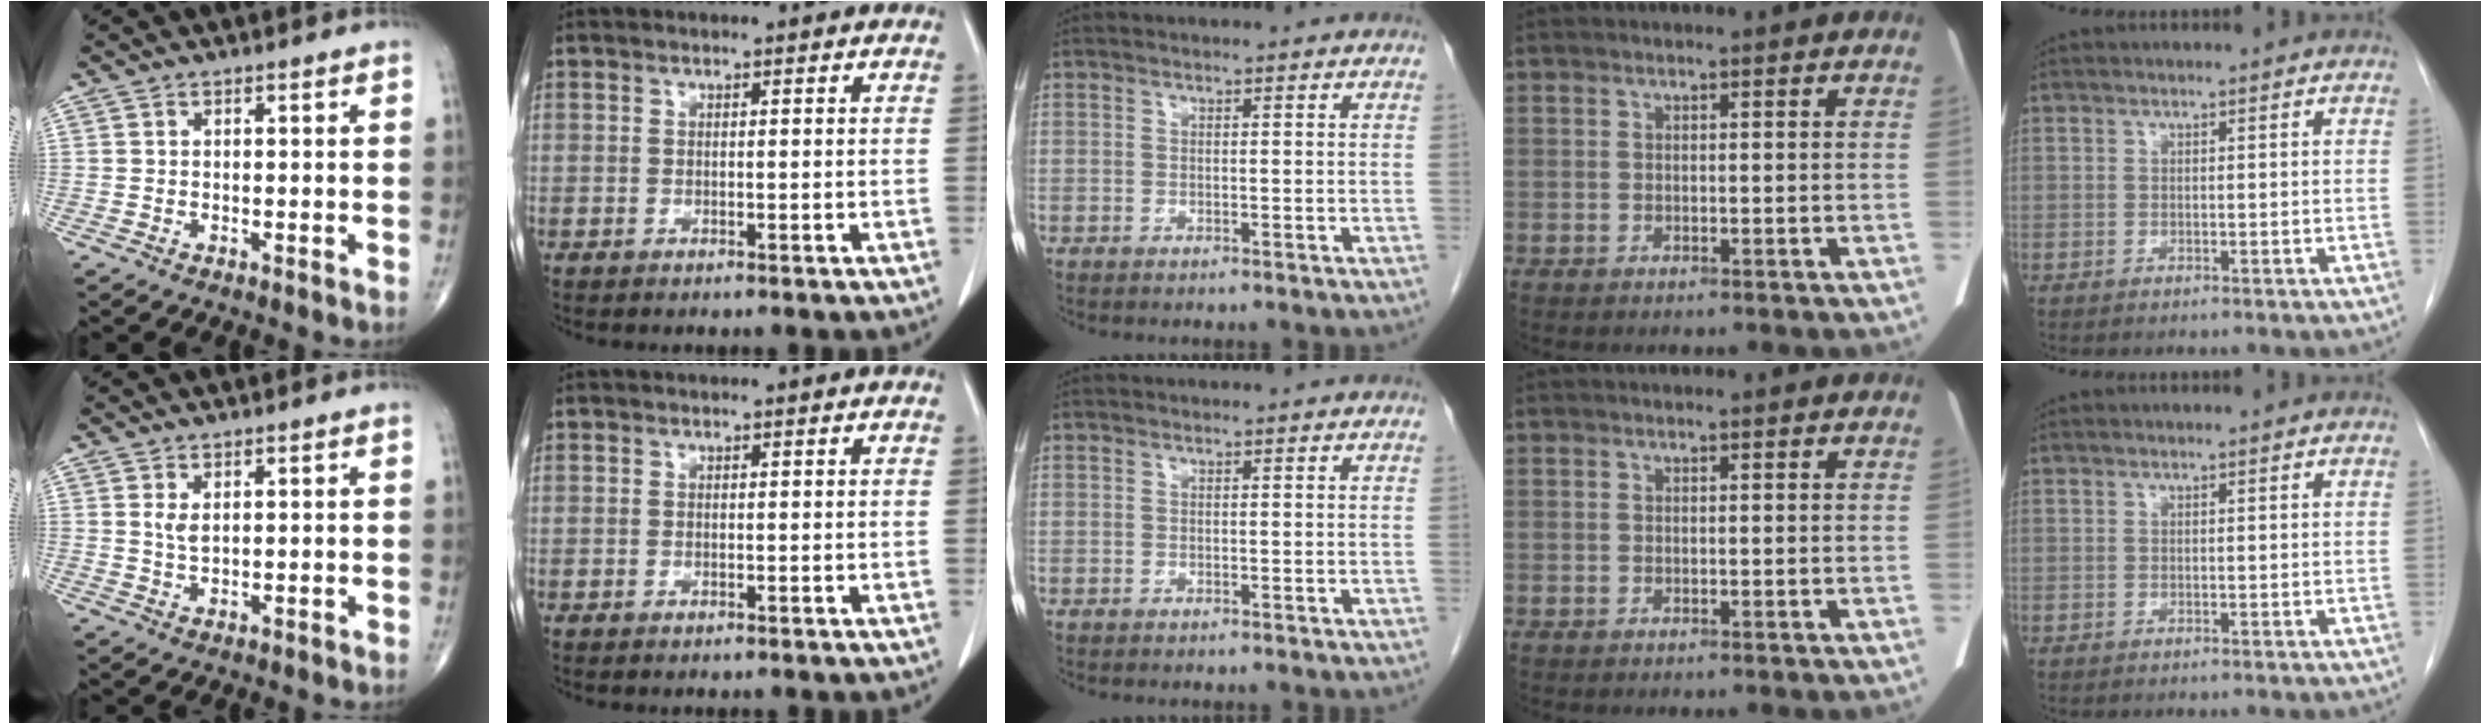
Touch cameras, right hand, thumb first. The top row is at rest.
{"thumb": {"total": 2.3, "force": [0.8, 1.1, 1.8], "torque": [-0.034, -0.007, 0.020]}}